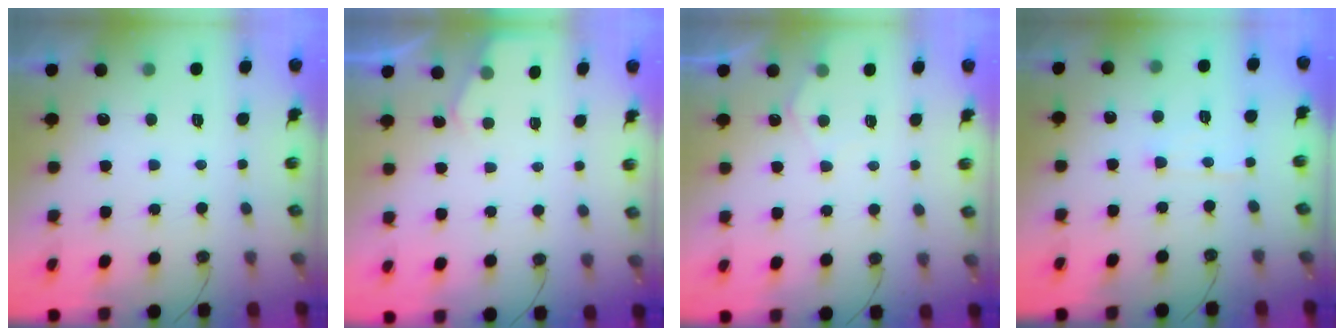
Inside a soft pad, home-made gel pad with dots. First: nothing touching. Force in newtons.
{"total": 3.0, "press": 2.9, "slide": 0.5}
{"total": 4.6, "press": 4.5, "slide": 0.5}
{"total": 5.9, "press": 5.9, "slide": 0.8}